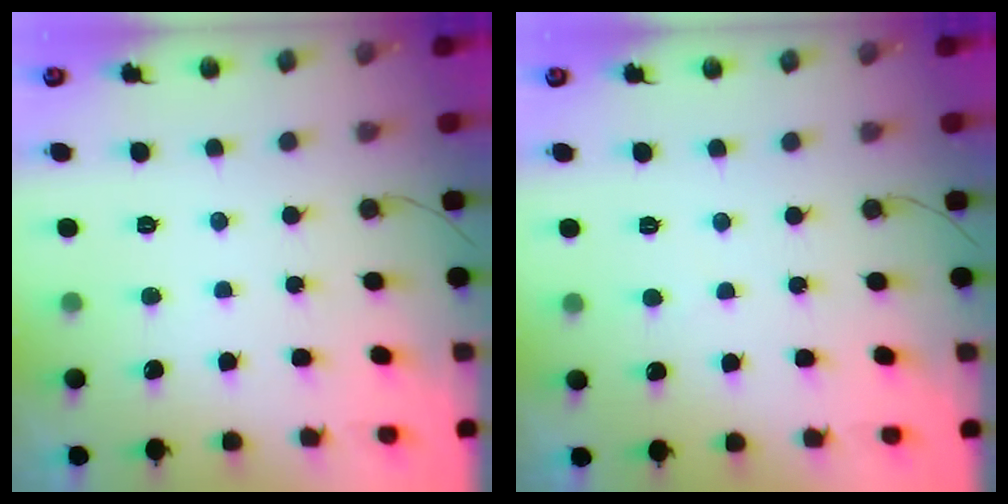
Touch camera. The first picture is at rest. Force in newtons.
{"total": 2.6, "press": 2.6, "slide": 0.3}